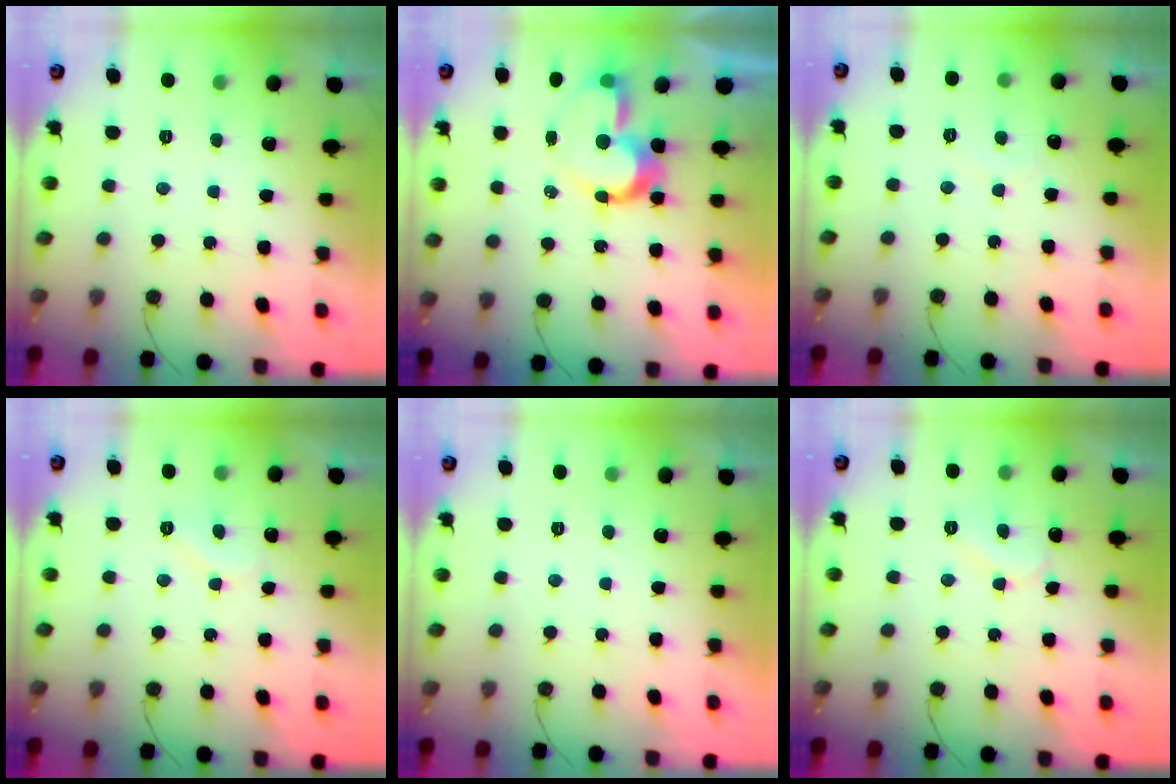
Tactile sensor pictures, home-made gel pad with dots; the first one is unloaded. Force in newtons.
{"total": 10.5, "press": 10.4, "slide": 0.9}
{"total": 3.7, "press": 3.7, "slide": 0.1}
{"total": 4.4, "press": 4.4, "slide": 0.4}
{"total": 1.9, "press": 1.9, "slide": 0.1}
{"total": 6.3, "press": 6.3, "slide": 0.5}